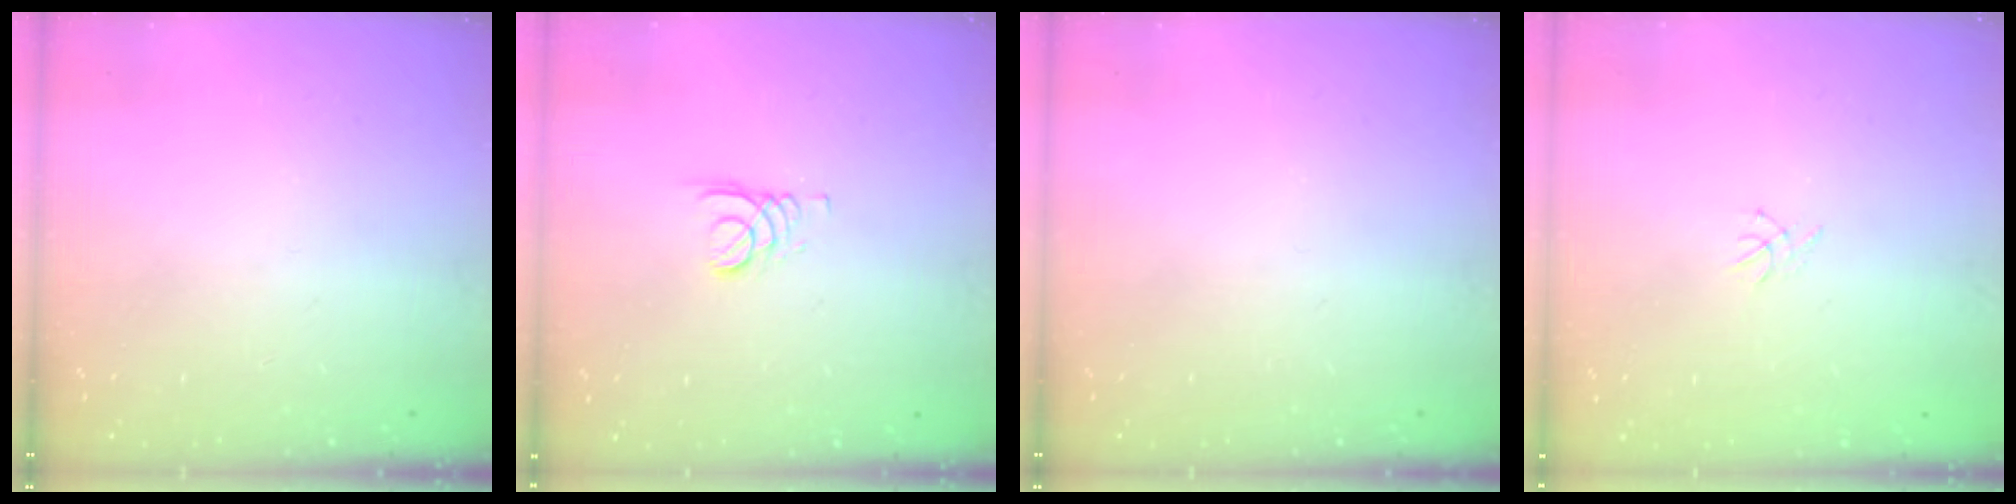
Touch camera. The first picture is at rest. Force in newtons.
{"total": 2.4, "press": 2.4, "slide": 0.2}
{"total": 0.0}
{"total": 0.5, "press": 0.4, "slide": 0.3}